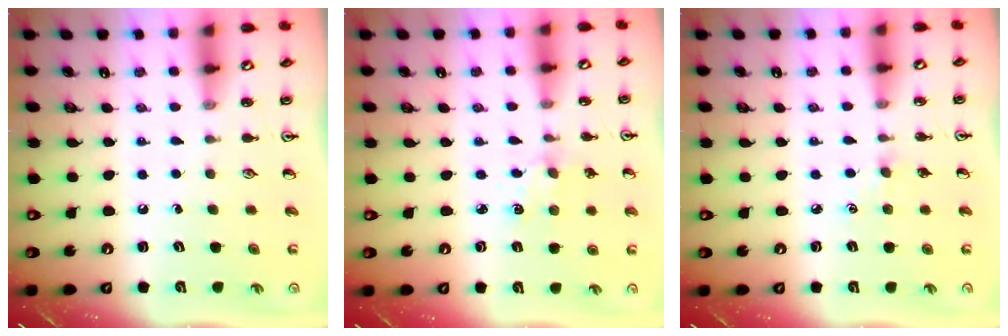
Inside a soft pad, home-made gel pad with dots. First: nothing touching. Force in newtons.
{"total": 3.2, "press": 3.2, "slide": 0.4}
{"total": 2.6, "press": 2.6, "slide": 0.4}